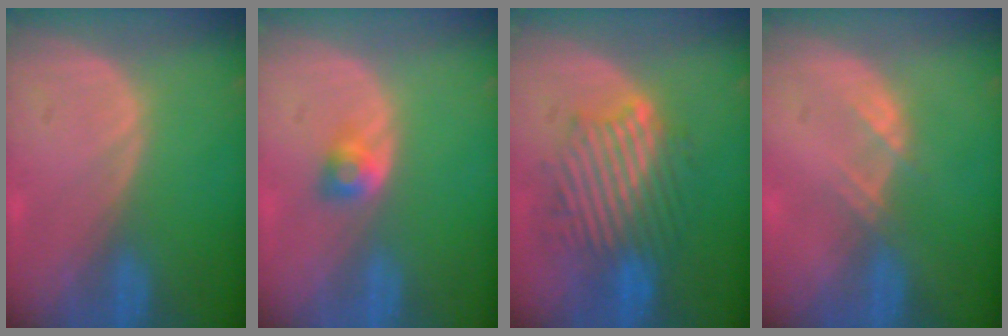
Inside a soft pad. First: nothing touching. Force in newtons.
{"total": 2.7, "press": 2.4, "slide": 1.1}
{"total": 9.3, "press": 9.3, "slide": 0.9}
{"total": 1.9, "press": 1.9, "slide": 0.3}